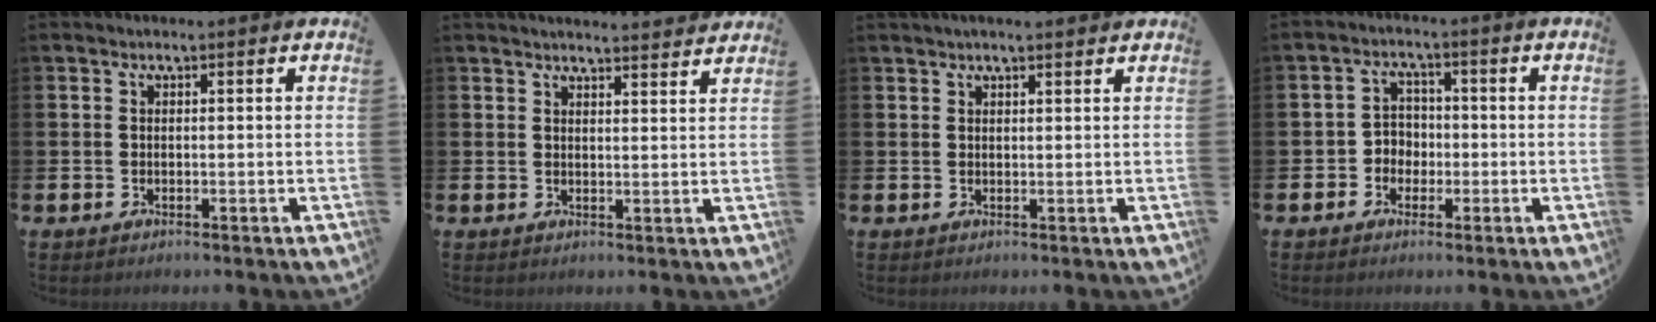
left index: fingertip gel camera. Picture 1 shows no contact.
{"total": 3.3, "force": [3.3, -0.2, 0.0], "torque": [0.010, -0.026, 0.055]}
{"total": 2.0, "force": [1.9, 0.2, 0.8], "torque": [-0.003, -0.006, 0.031]}
{"total": 3.2, "force": [-1.1, 2.9, 0.8], "torque": [-0.019, 0.003, -0.029]}